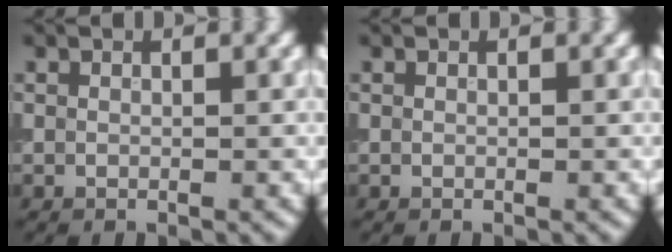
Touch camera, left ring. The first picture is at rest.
{"total": 0.0}